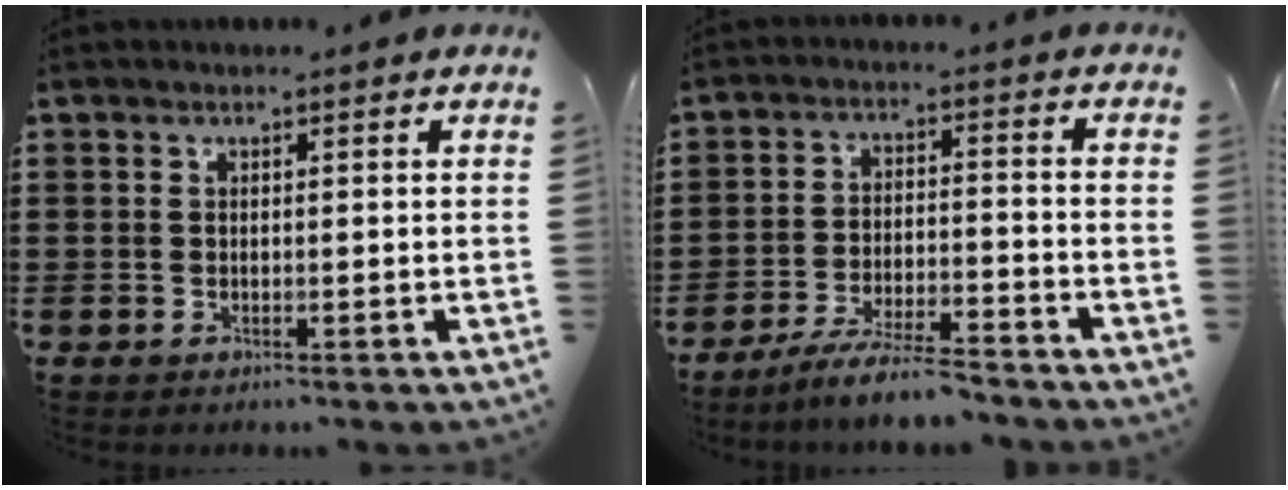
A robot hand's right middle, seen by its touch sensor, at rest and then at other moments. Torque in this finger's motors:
{"motor_torque": [0.81, -0.38, 0.17, 0.13]}